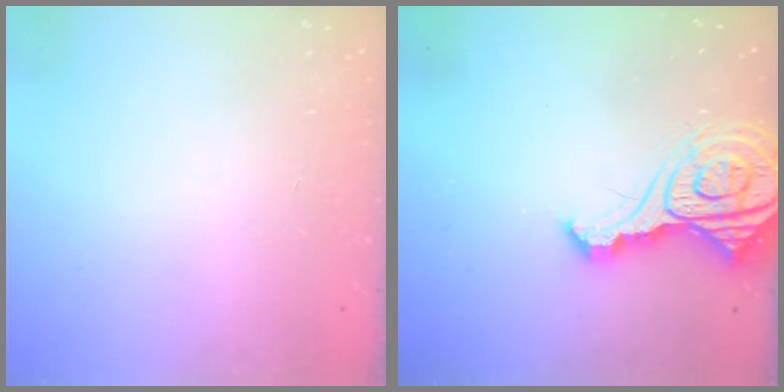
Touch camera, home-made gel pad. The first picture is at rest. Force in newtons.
{"total": 13.6, "press": 13.5, "slide": 1.3}